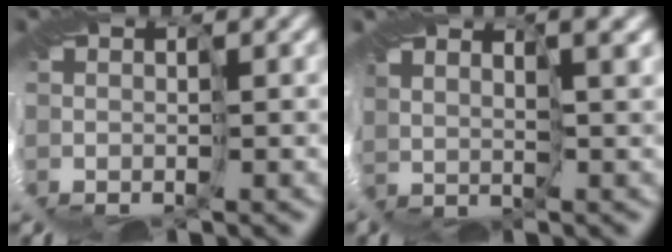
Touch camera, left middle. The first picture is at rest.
{"total": 3.8, "force": [3.5, 0.8, 1.3], "torque": [-0.028, 0.009, 0.065]}